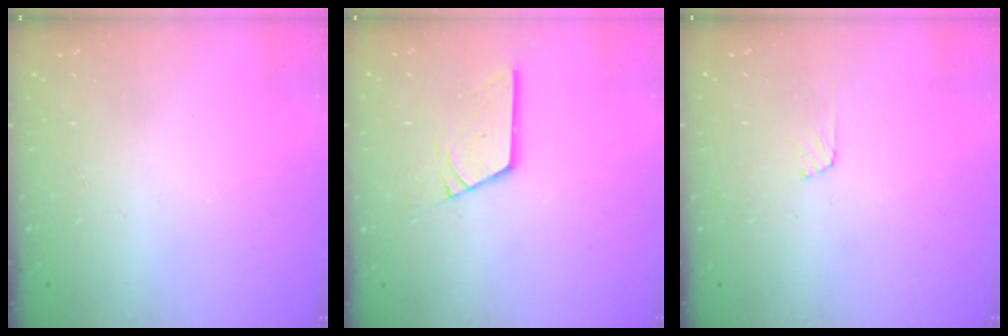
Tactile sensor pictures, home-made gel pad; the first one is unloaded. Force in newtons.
{"total": 8.8, "press": 8.7, "slide": 1.1}
{"total": 7.1, "press": 7.0, "slide": 0.5}